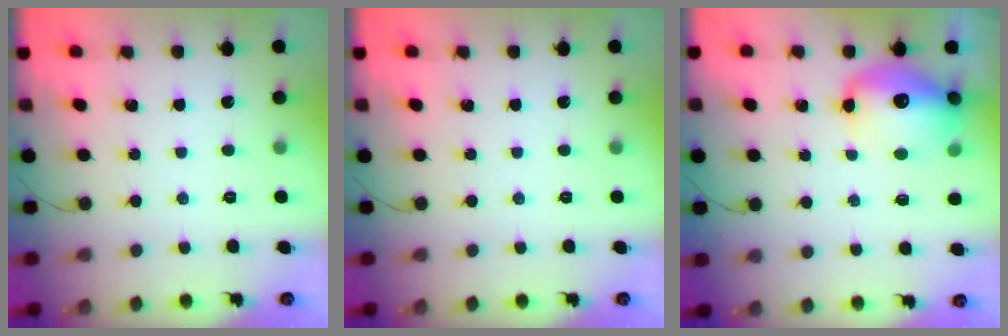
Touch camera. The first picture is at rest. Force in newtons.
{"total": 0.0}
{"total": 13.9, "press": 13.5, "slide": 3.0}